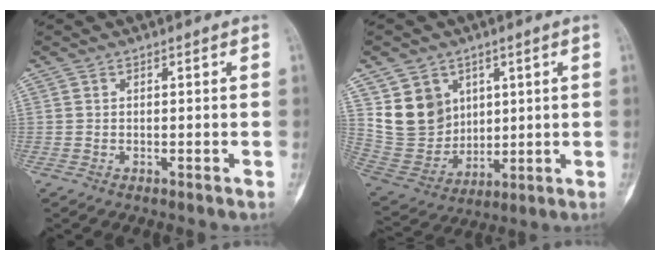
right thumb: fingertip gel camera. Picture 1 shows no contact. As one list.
[{"total": 12.2, "force": [4.9, 10.1, 4.8], "torque": [-0.063, -0.024, 0.117]}]